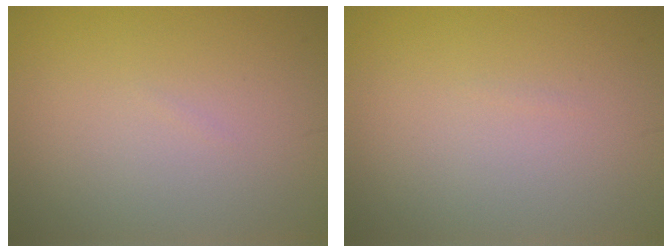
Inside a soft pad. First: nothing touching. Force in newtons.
{"total": 0.0}